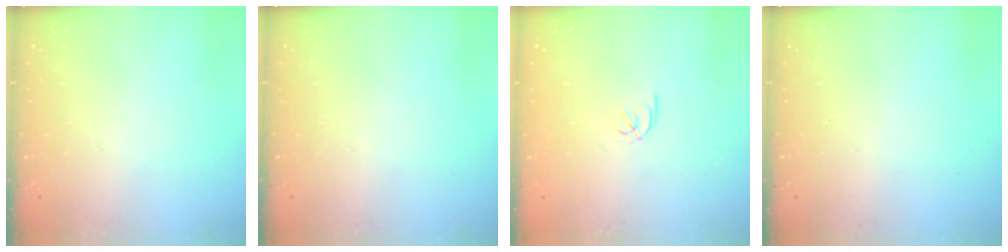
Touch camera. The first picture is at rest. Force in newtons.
{"total": 0.0}
{"total": 1.6, "press": 1.6, "slide": 0.3}
{"total": 0.0}